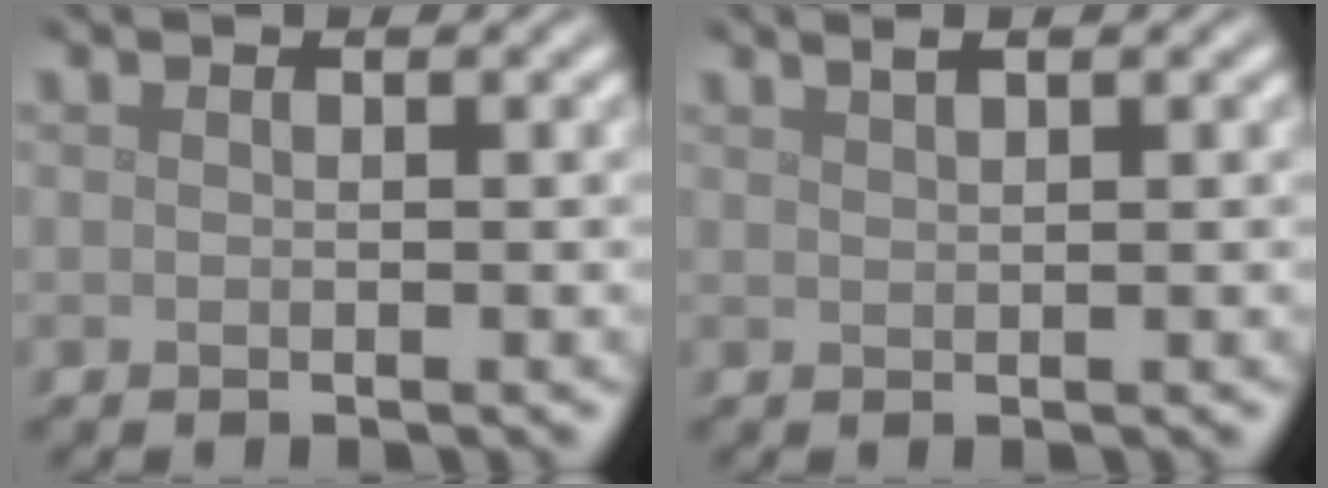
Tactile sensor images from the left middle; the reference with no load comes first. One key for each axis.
{"total": 1.1, "fx": 0.8, "fy": 0.2, "fz": 0.6, "tx": -0.008, "ty": 0.003, "tz": 0.013}